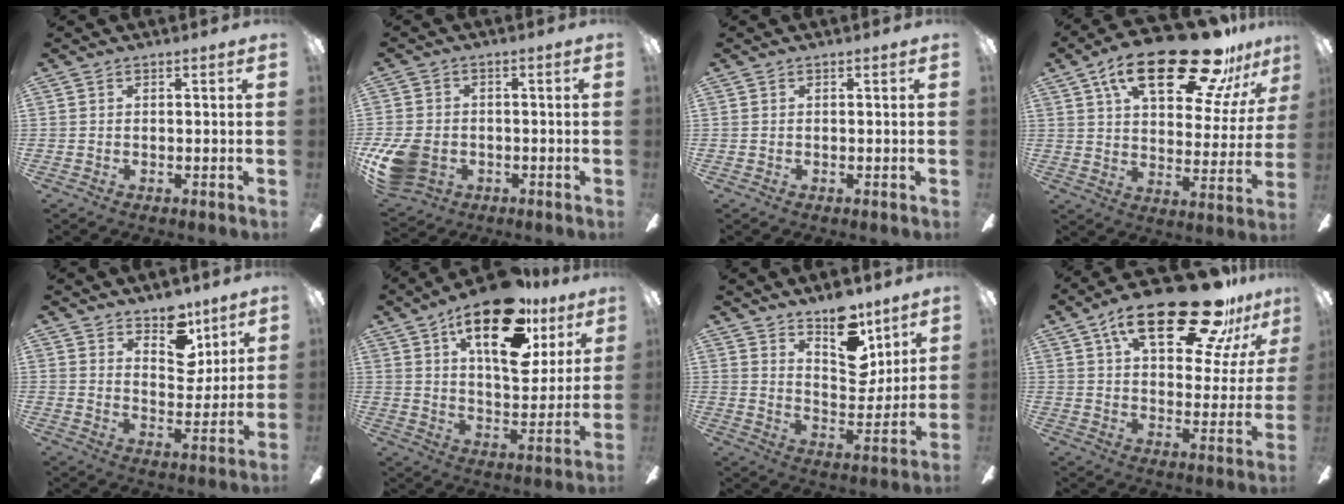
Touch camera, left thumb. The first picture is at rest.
{"total": 10.9, "force": [-3.6, 8.2, 6.2], "torque": [-0.128, 0.019, -0.065]}
{"total": 0.0}
{"total": 26.1, "force": [16.1, 10.2, 17.7], "torque": [-0.267, -0.092, 0.261]}
{"total": 10.1, "force": [7.0, 5.7, 4.6], "torque": [-0.050, -0.042, 0.125]}
{"total": 23.5, "force": [13.5, 10.3, 16.2], "torque": [-0.242, -0.064, 0.224]}
{"total": 13.9, "force": [9.8, 6.8, 7.3], "torque": [-0.089, -0.065, 0.174]}
{"total": 25.2, "force": [15.8, 9.8, 17.0], "torque": [-0.254, -0.095, 0.257]}